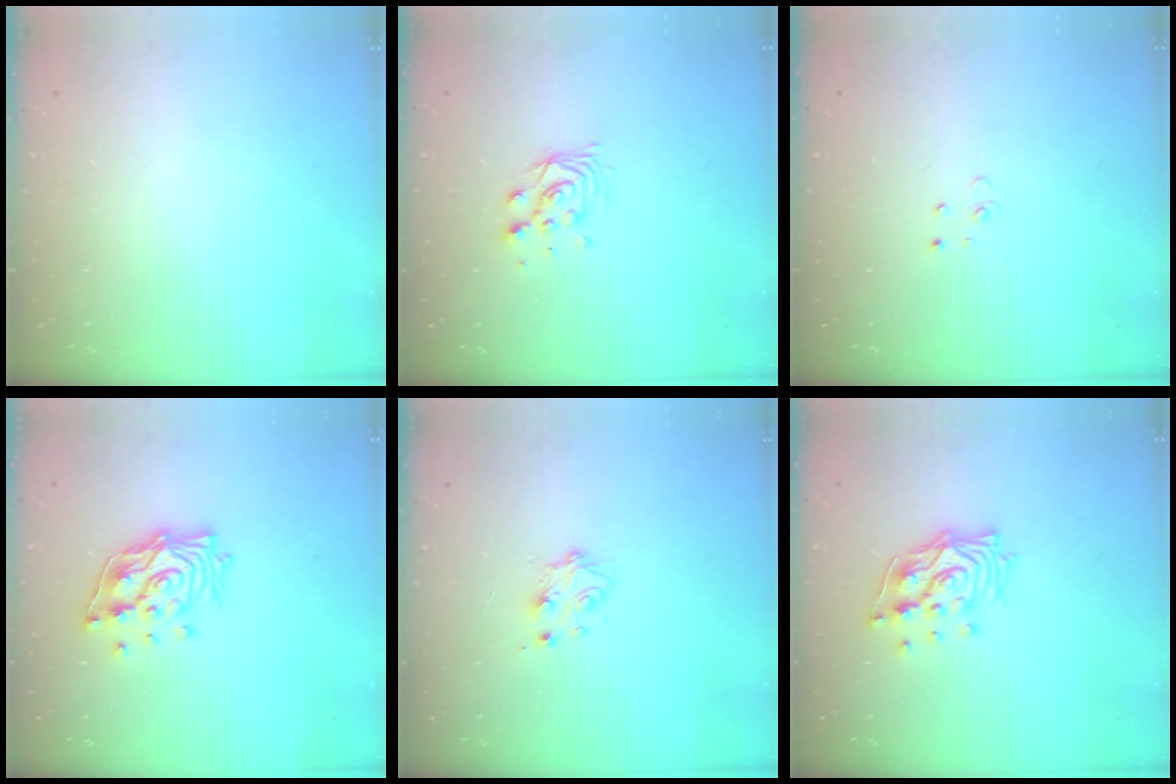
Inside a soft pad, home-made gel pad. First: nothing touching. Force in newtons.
{"total": 7.0, "press": 7.0, "slide": 0.4}
{"total": 2.6, "press": 2.6, "slide": 0.2}
{"total": 15.1, "press": 15.0, "slide": 1.8}
{"total": 4.8, "press": 4.8, "slide": 0.4}
{"total": 13.3, "press": 13.3, "slide": 1.2}